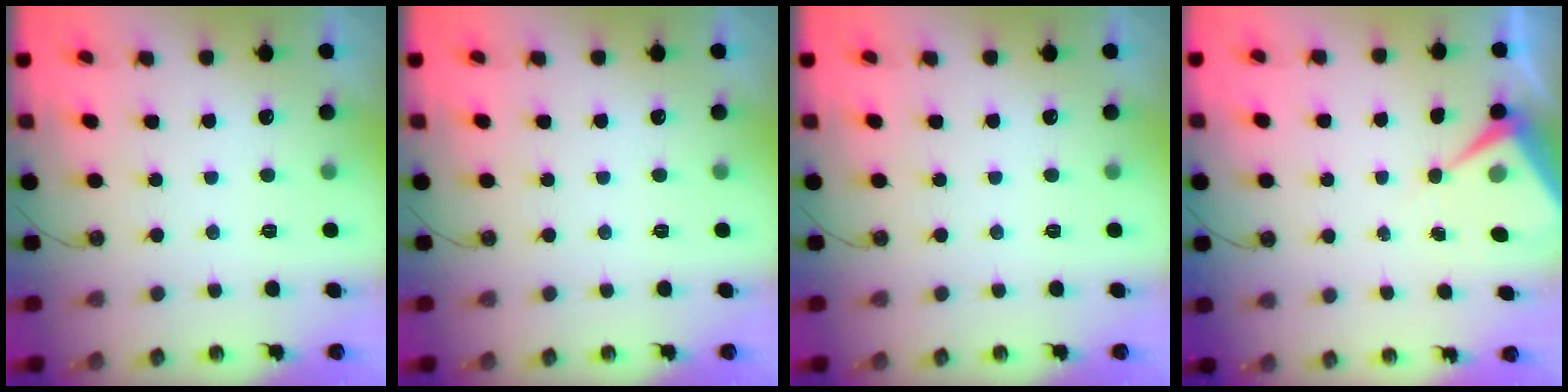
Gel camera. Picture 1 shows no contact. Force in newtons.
{"total": 0.0}
{"total": 0.0}
{"total": 6.2, "press": 6.2, "slide": 0.9}